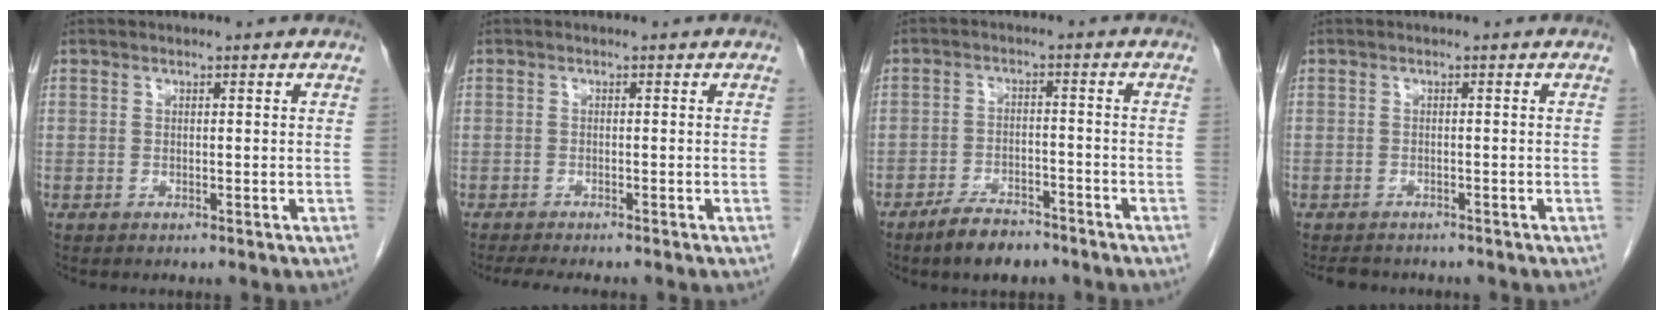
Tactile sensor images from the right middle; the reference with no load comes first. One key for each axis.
{"total": 5.8, "fx": -5.0, "fy": 1.1, "fz": 2.9, "tx": -0.037, "ty": -0.010, "tz": -0.073}
{"total": 5.9, "fx": -4.7, "fy": 2.0, "fz": 2.9, "tx": -0.056, "ty": -0.001, "tz": -0.078}
{"total": 3.9, "fx": -3.5, "fy": 1.5, "fz": 1.0, "tx": -0.014, "ty": -0.004, "tz": -0.047}